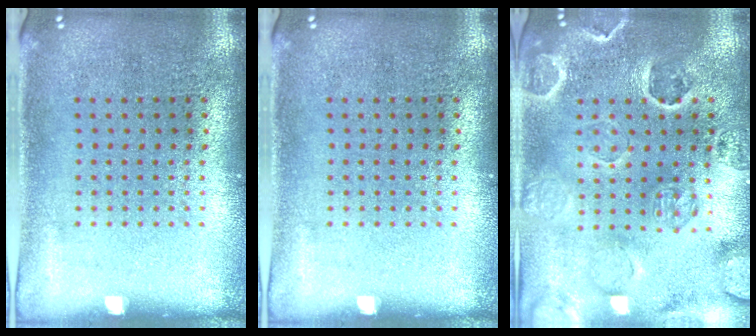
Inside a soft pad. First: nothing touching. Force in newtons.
{"total": 0.0}
{"total": 2.7, "press": 2.6, "slide": 0.5}